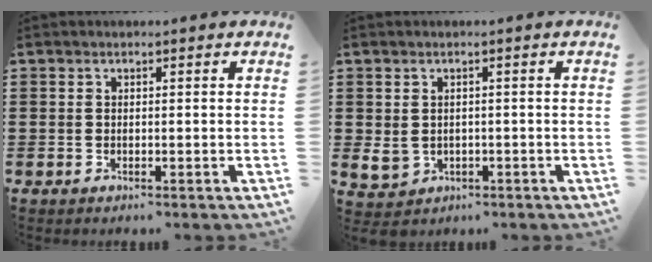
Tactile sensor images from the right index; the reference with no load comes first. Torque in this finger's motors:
{"motor_torque": [-0.39, 1.20, -0.10, -0.04]}